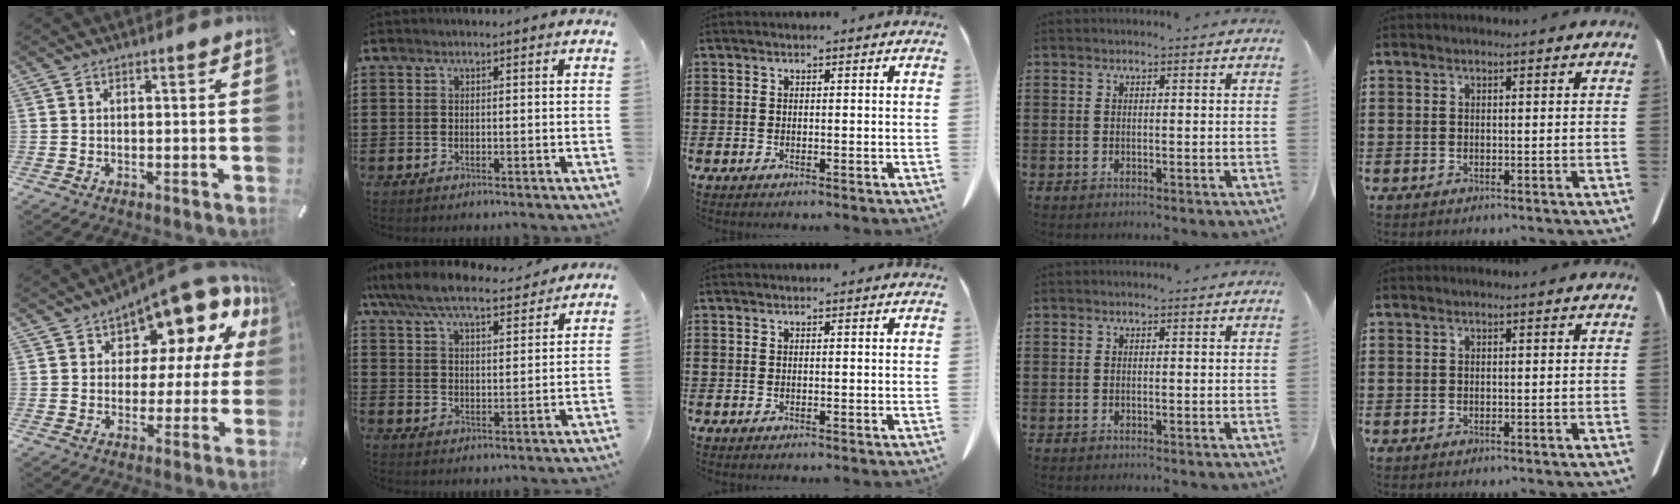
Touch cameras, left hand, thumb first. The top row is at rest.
{"thumb": {"total": 11.5, "force": [9.0, 5.4, 4.6], "torque": [-0.064, -0.095, 0.152]}, "index": {"total": 8.2, "force": [7.3, 1.7, 3.3], "torque": [-0.092, -0.031, 0.132]}}